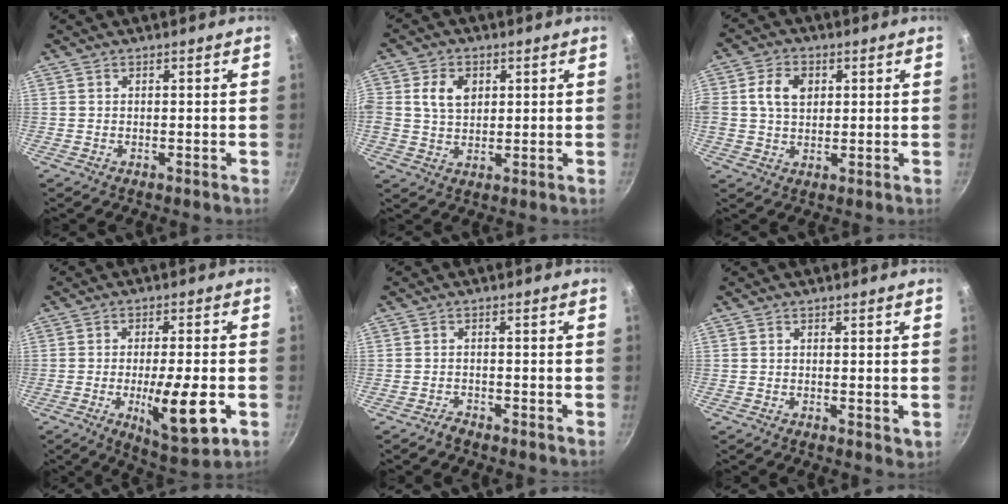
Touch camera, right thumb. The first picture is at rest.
{"total": 6.8, "force": [1.7, 4.9, 4.3], "torque": [-0.065, -0.001, 0.028]}
{"total": 7.4, "force": [1.7, 5.3, 4.9], "torque": [-0.077, 0.005, 0.025]}
{"total": 13.1, "force": [-3.6, 3.5, 12.1], "torque": [-0.181, 0.000, -0.049]}
{"total": 1.4, "force": [-1.3, 0.3, 0.3], "torque": [-0.006, 0.013, -0.025]}
{"total": 1.4, "force": [0.2, 0.7, 1.2], "torque": [-0.015, -0.003, 0.002]}